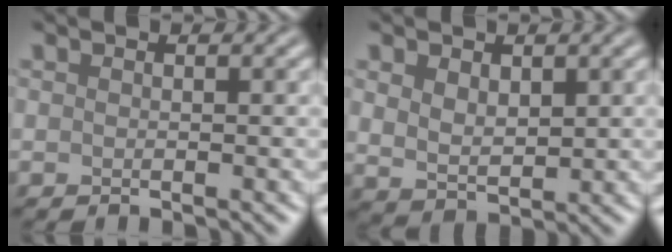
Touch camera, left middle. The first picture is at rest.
{"total": 3.1, "force": [1.2, 2.0, 2.0], "torque": [-0.043, -0.006, 0.028]}